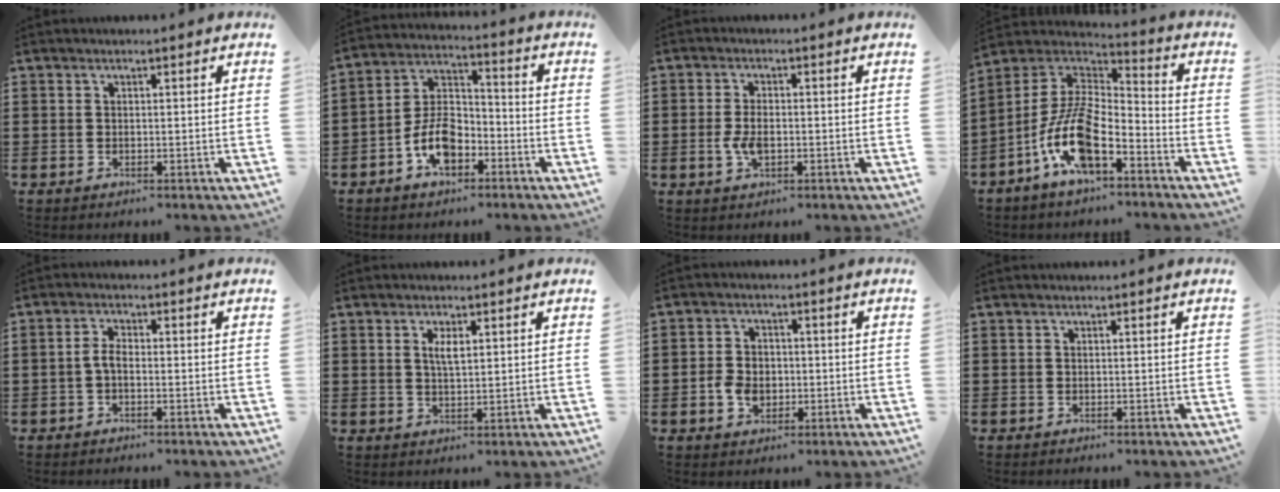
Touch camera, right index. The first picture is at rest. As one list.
[{"total": 7.5, "force": [-3.5, 4.4, 5.0], "torque": [-0.117, 0.009, -0.070]}, {"total": 3.7, "force": [-0.7, 1.9, 3.2], "torque": [-0.072, -0.005, -0.014]}, {"total": 12.6, "force": [-6.4, 4.8, 9.7], "torque": [-0.225, -0.003, -0.130]}, {"total": 2.4, "force": [-0.8, 1.0, 2.1], "torque": [-0.054, -0.002, -0.020]}, {"total": 2.7, "force": [0.9, 0.9, 2.4], "torque": [-0.049, 0.004, 0.013]}, {"total": 4.3, "force": [-1.0, 3.2, 2.7], "torque": [-0.070, 0.001, -0.021]}, {"total": 0.0}]